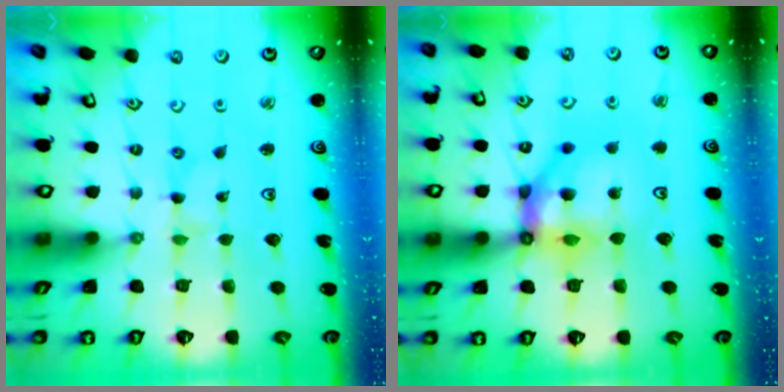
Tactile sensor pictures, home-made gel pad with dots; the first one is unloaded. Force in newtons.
{"total": 12.8, "press": 12.6, "slide": 2.3}